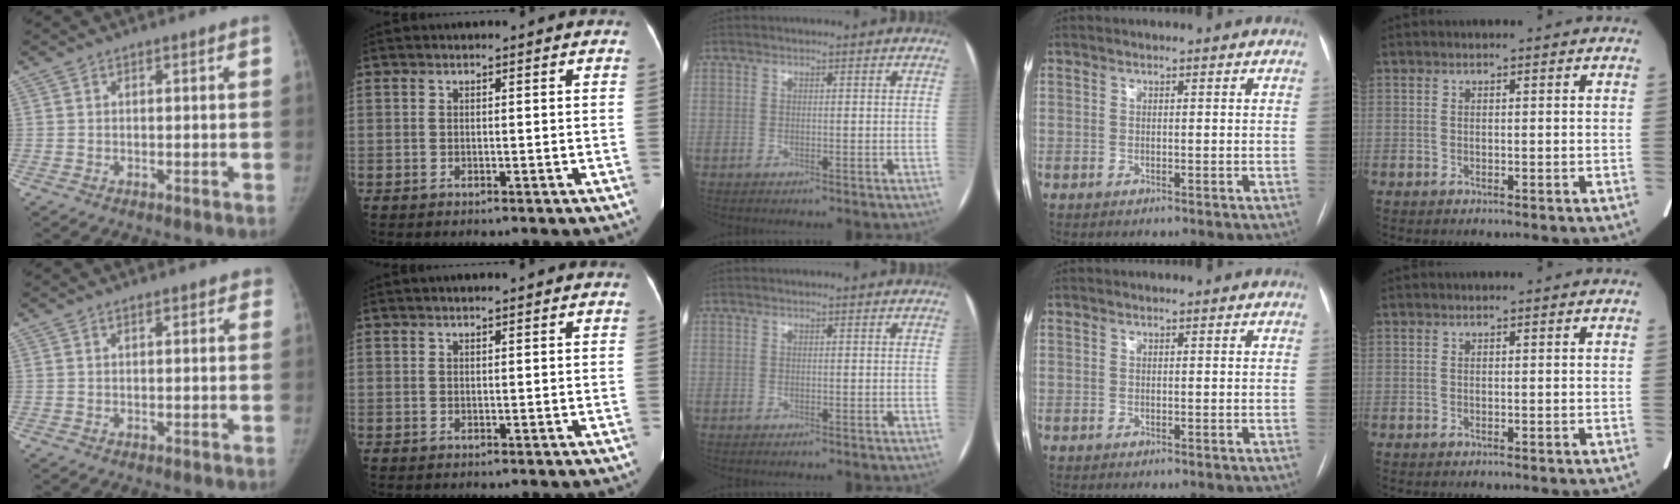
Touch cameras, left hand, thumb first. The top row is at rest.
{"thumb": {"total": 1.4, "force": [1.0, 0.7, 0.8], "torque": [0.006, -0.002, 0.005]}, "index": {"total": 2.1, "force": [1.8, 0.3, 1.1], "torque": [-0.013, 0.023, 0.027]}}